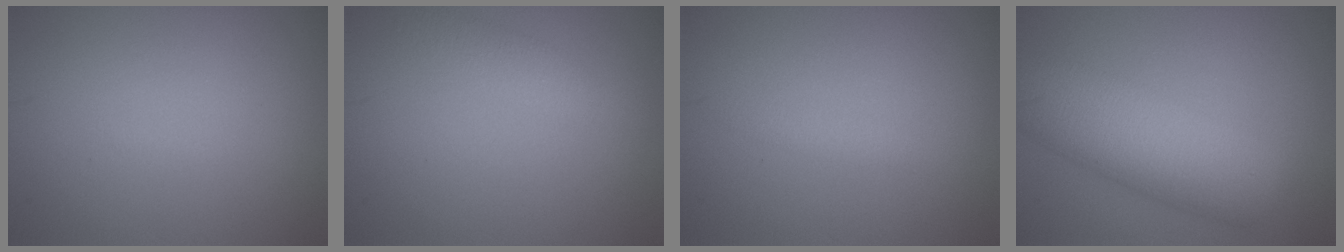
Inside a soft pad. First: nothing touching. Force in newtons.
{"total": 2.0, "press": 2.0, "slide": 0.1}
{"total": 0.9, "press": 0.9, "slide": 0.0}
{"total": 7.5, "press": 7.5, "slide": 0.2}